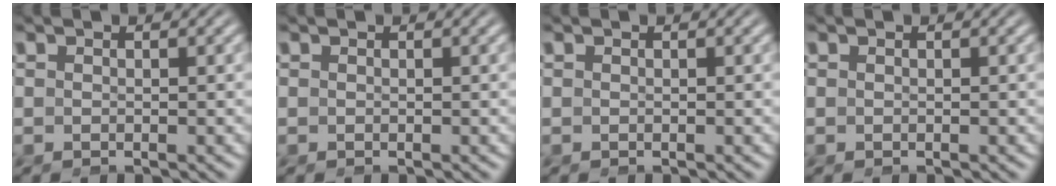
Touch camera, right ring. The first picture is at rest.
{"total": 0.0}
{"total": 0.0}
{"total": 0.0}